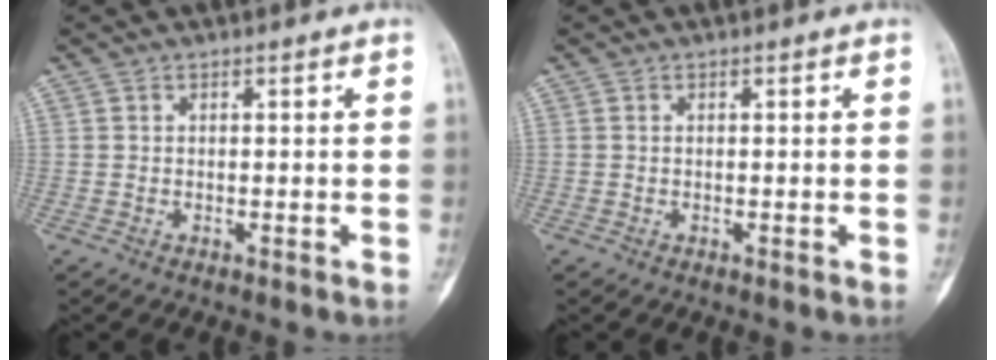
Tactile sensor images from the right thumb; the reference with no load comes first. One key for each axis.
{"total": 0.0}